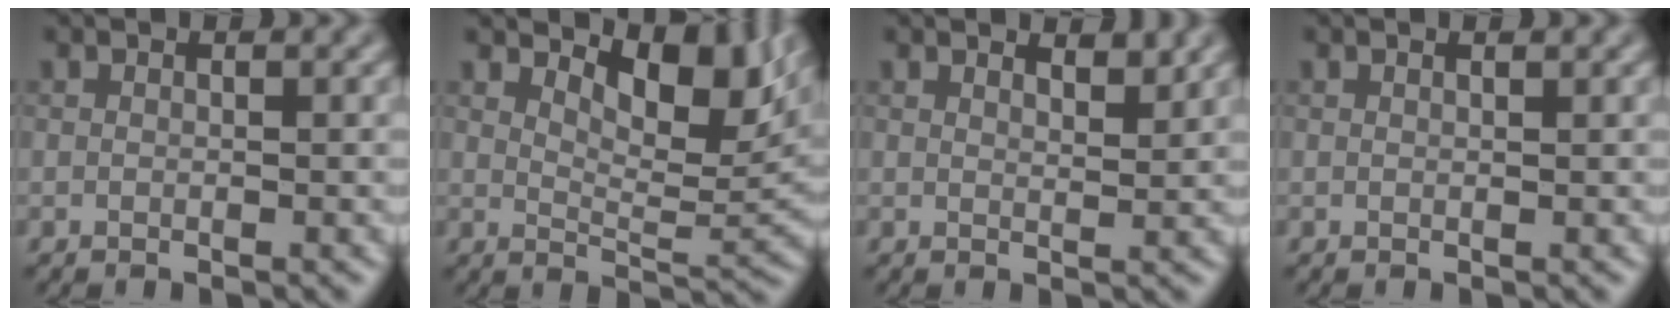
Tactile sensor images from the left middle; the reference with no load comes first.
{"total": 7.0, "force": [3.8, 2.7, 5.2], "torque": [-0.076, -0.005, 0.064]}
{"total": 2.7, "force": [2.3, 0.7, 1.3], "torque": [-0.009, 0.008, 0.021]}
{"total": 0.7, "force": [0.6, 0.2, 0.5], "torque": [-0.010, 0.000, 0.003]}